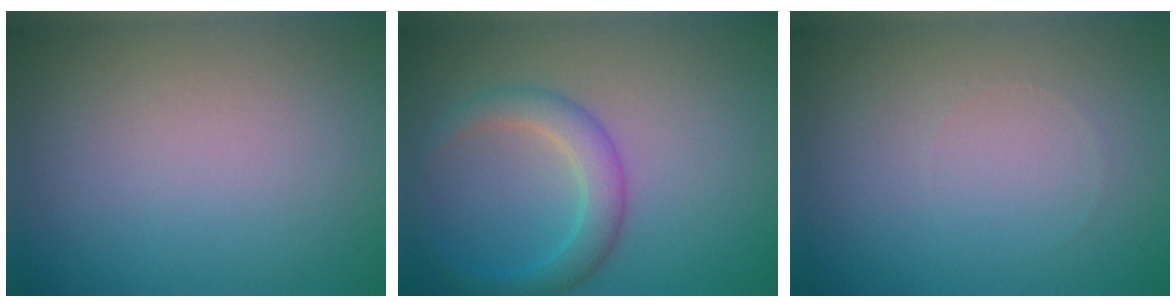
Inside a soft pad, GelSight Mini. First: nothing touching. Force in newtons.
{"total": 3.0, "press": 3.0, "slide": 0.2}
{"total": 0.0}